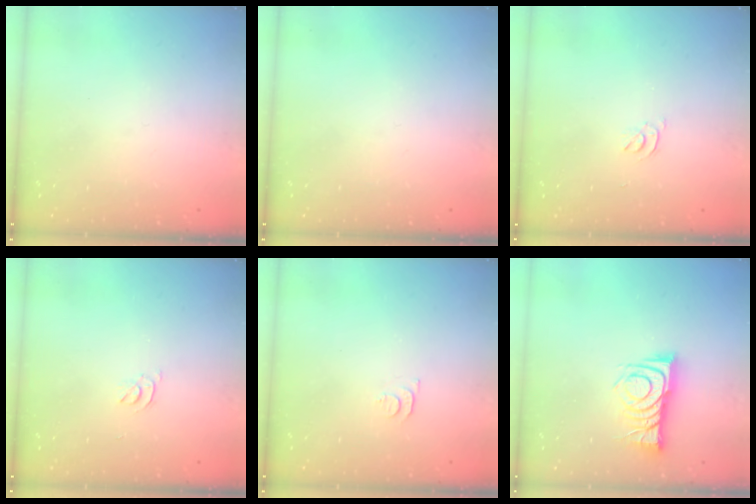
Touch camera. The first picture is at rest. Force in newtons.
{"total": 0.0}
{"total": 2.9, "press": 2.9, "slide": 0.5}
{"total": 2.9, "press": 2.9, "slide": 0.5}
{"total": 3.7, "press": 3.6, "slide": 0.4}
{"total": 9.9, "press": 9.9, "slide": 0.4}